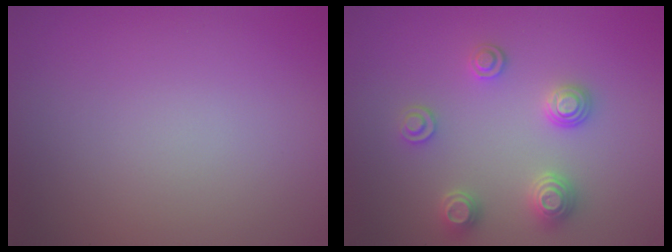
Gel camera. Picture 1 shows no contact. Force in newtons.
{"total": 2.9, "press": 2.8, "slide": 0.6}